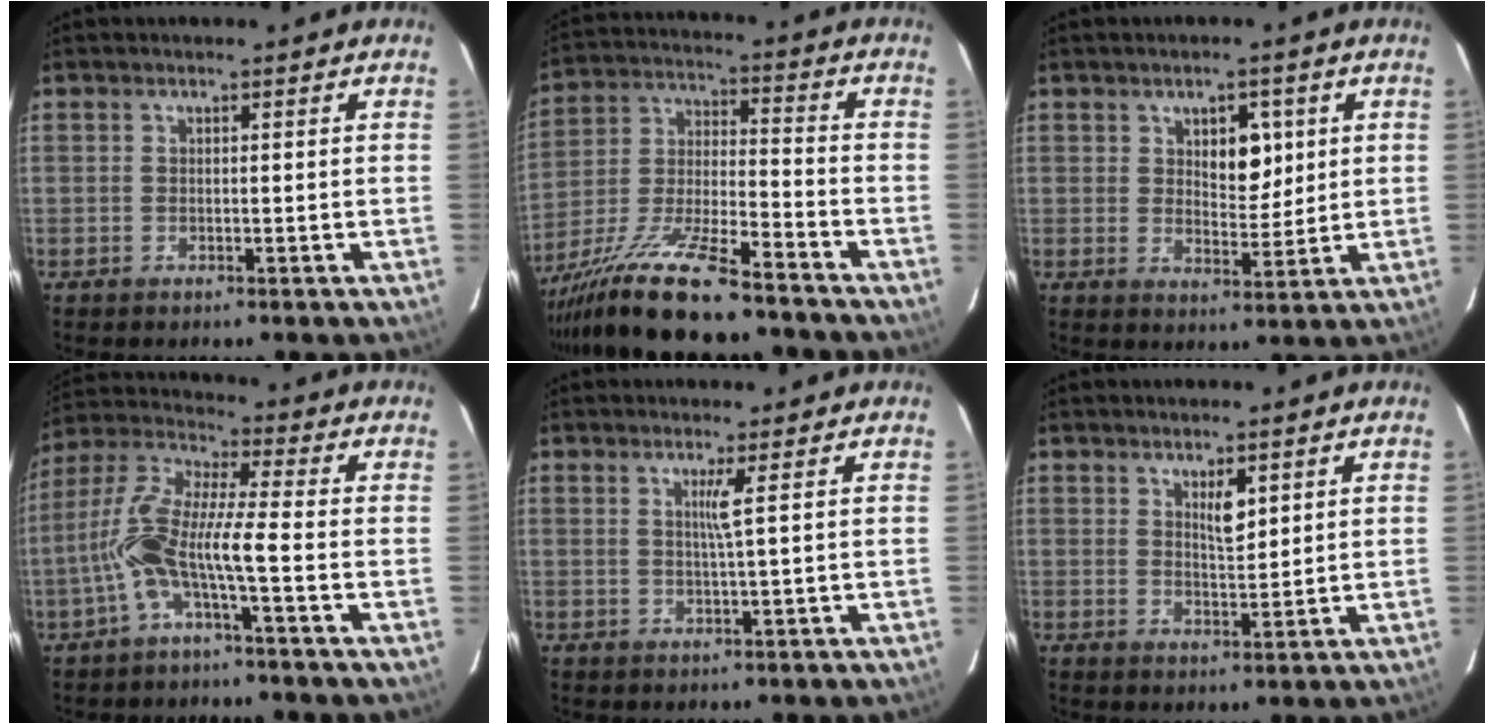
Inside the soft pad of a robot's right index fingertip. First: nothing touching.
{"total": 16.6, "force": [-13.4, 1.8, 9.6], "torque": [-0.204, -0.022, -0.245]}
{"total": 5.7, "force": [2.0, 3.0, 4.4], "torque": [-0.061, 0.002, 0.035]}
{"total": 10.2, "force": [-3.4, 0.4, 9.6], "torque": [-0.211, 0.021, -0.074]}
{"total": 2.1, "force": [0.6, -0.8, 1.8], "torque": [-0.034, -0.007, 0.013]}
{"total": 3.2, "force": [1.6, 0.9, 2.6], "torque": [-0.047, -0.004, 0.032]}